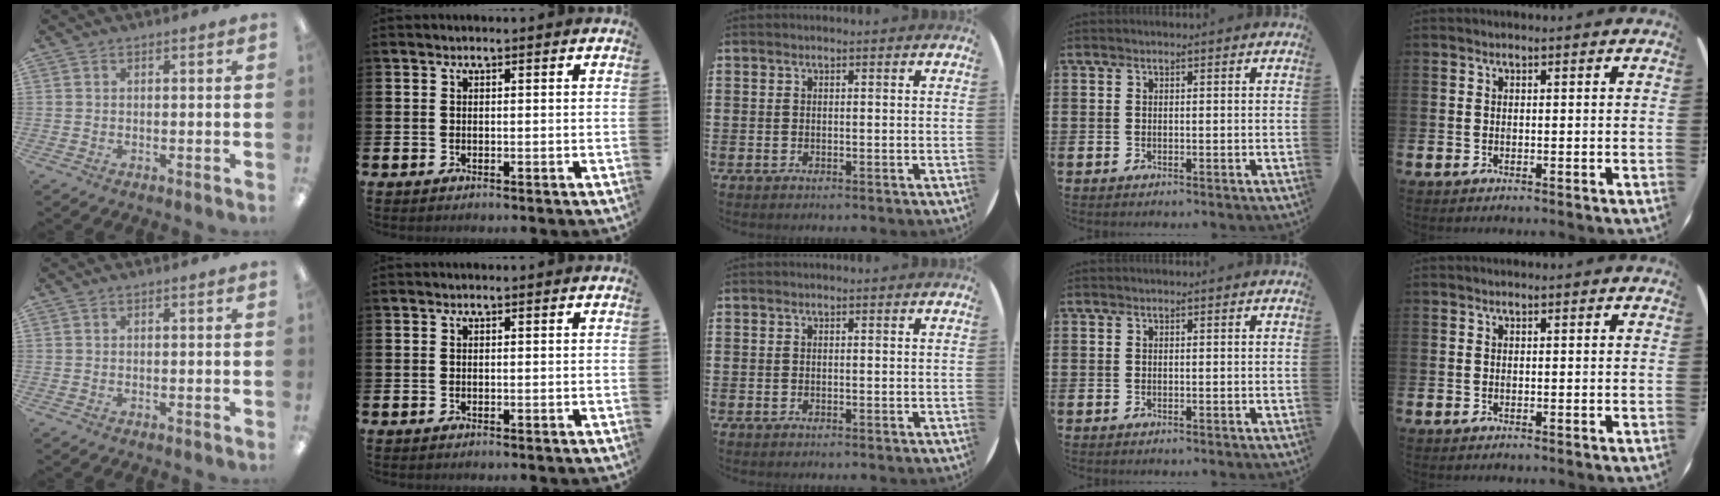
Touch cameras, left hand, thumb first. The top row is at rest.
{}